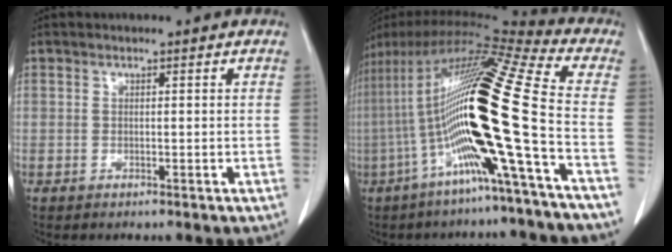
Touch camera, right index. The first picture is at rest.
{"total": 23.3, "force": [-4.5, -0.8, 22.9], "torque": [-0.445, 0.000, -0.102]}